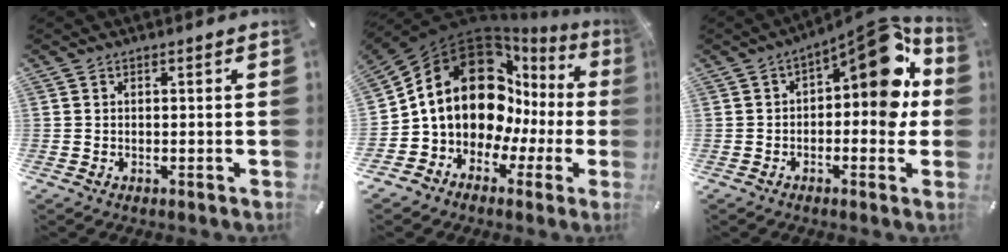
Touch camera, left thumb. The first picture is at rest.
{"total": 19.6, "force": [5.7, 13.8, 12.7], "torque": [-0.219, -0.055, 0.103]}
{"total": 12.7, "force": [4.1, 5.8, 10.6], "torque": [-0.130, -0.040, 0.064]}